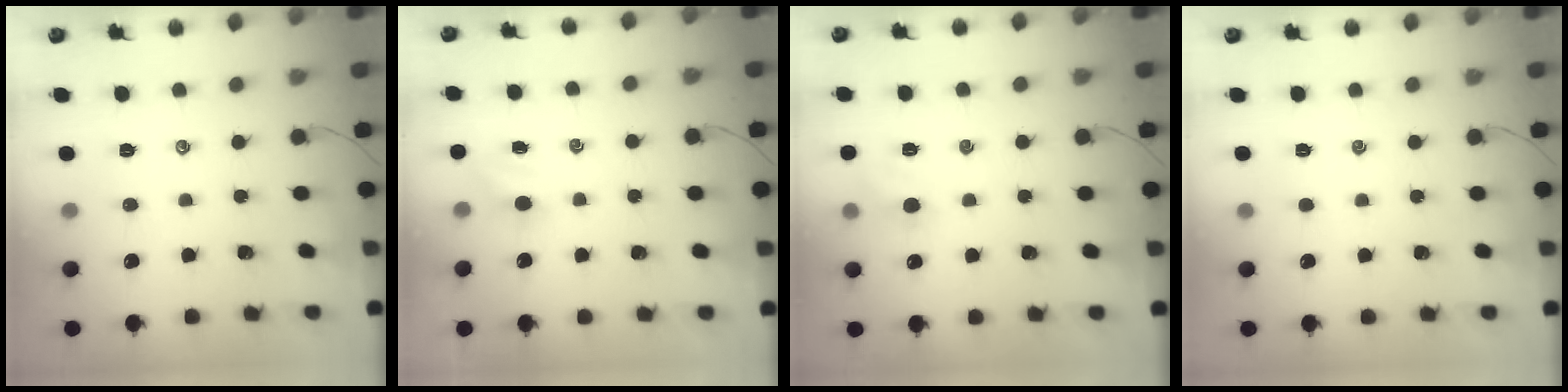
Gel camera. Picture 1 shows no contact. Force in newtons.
{"total": 2.2, "press": 2.1, "slide": 0.8}
{"total": 4.4, "press": 4.3, "slide": 1.0}
{"total": 0.0}